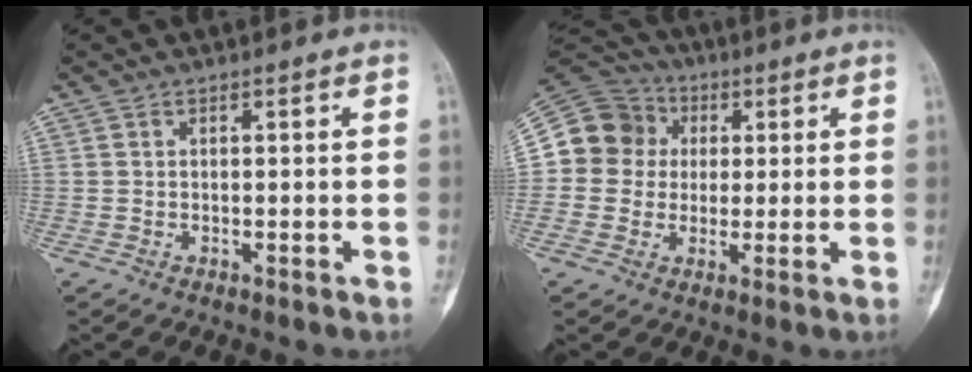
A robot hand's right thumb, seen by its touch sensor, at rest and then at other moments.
{"total": 11.9, "force": [1.2, 11.4, 3.4], "torque": [-0.040, 0.028, 0.017]}